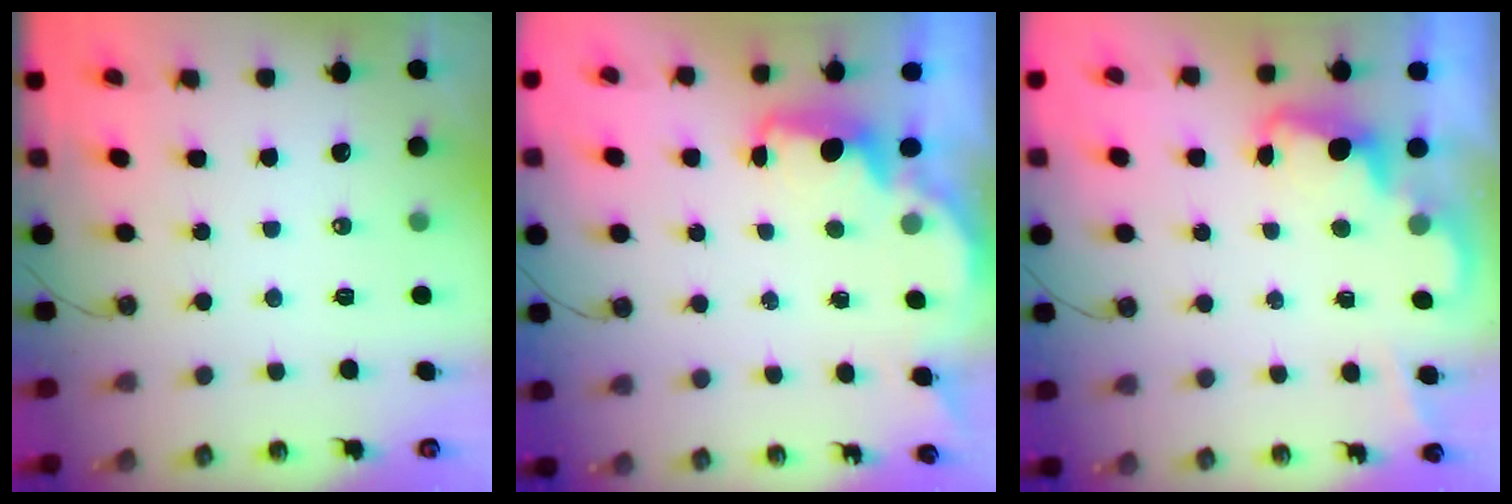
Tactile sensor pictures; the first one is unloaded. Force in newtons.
{"total": 2.1, "press": 1.9, "slide": 0.8}
{"total": 2.4, "press": 2.4, "slide": 0.5}